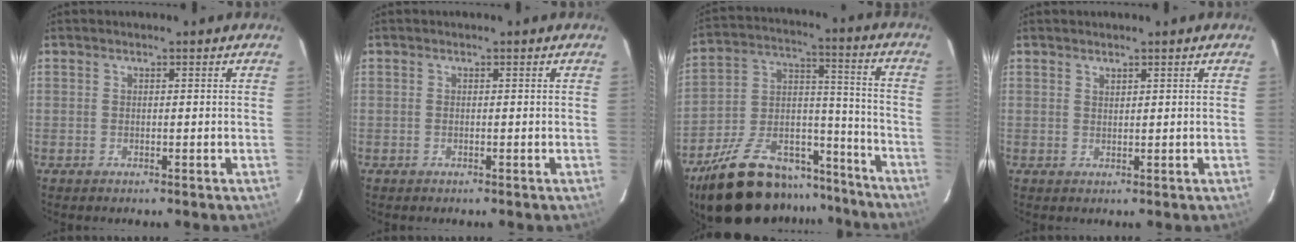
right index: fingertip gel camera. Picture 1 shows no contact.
{"total": 0.0}
{"total": 25.1, "force": [-19.6, 10.8, 11.3], "torque": [-0.219, 0.037, -0.285]}
{"total": 0.9, "force": [0.8, 0.3, 0.2], "torque": [-0.004, 0.001, 0.015]}